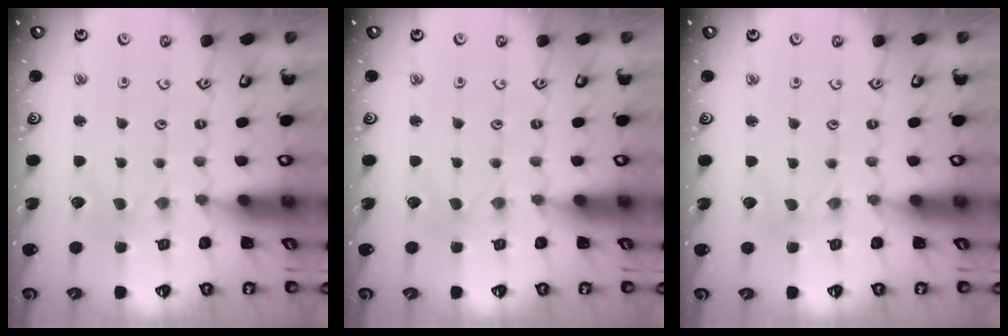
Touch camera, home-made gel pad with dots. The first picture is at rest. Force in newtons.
{"total": 0.0}
{"total": 0.0}